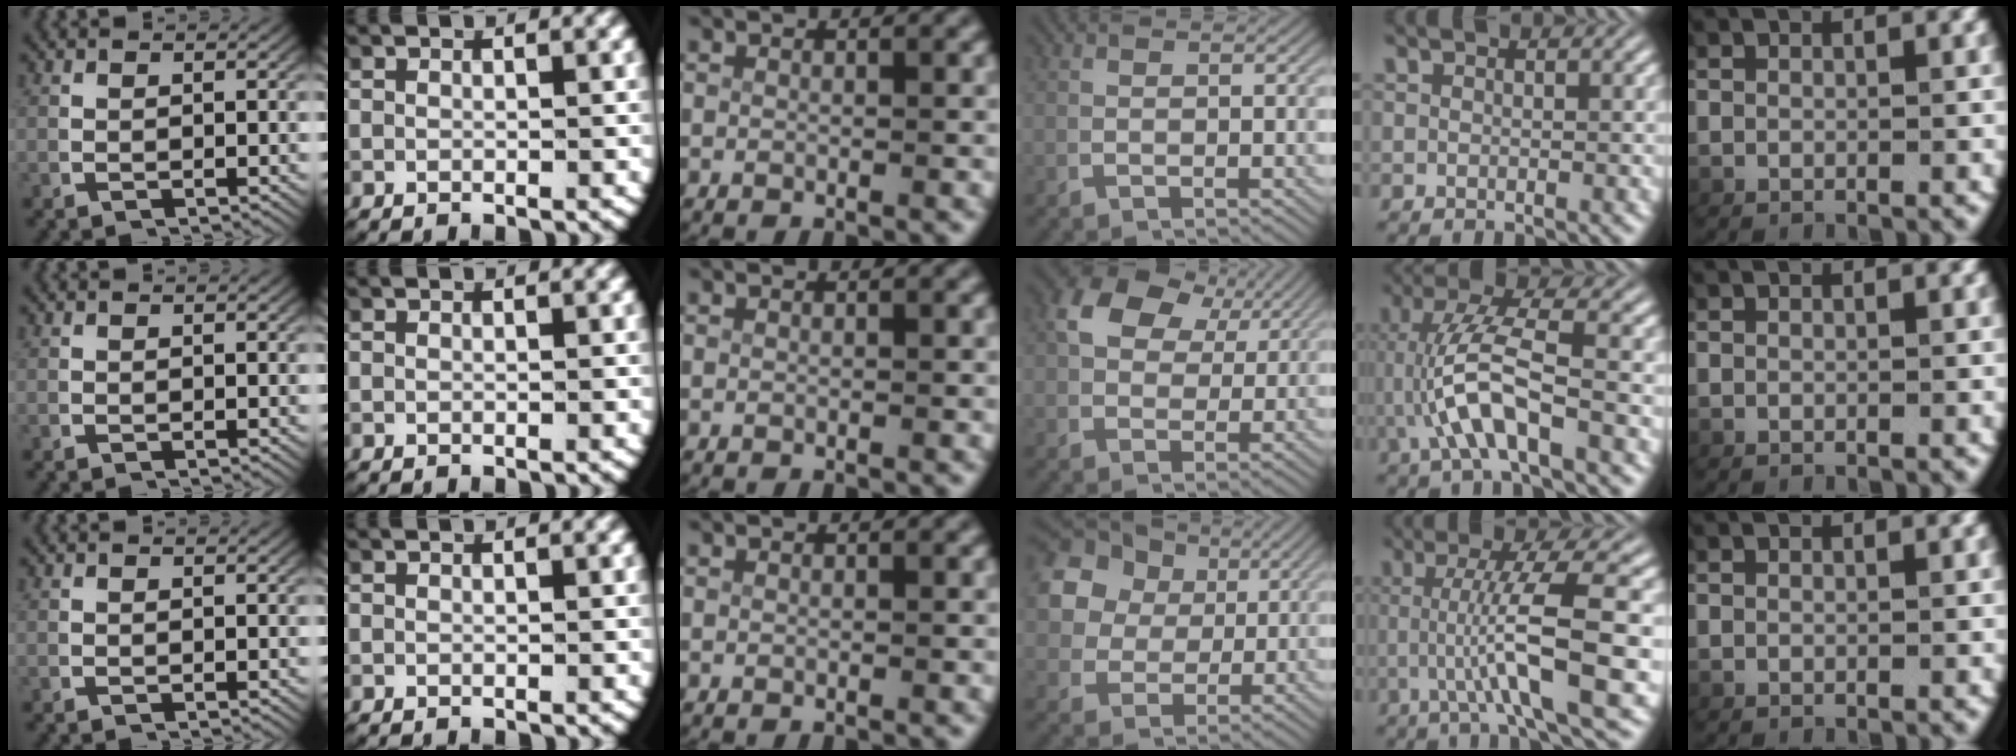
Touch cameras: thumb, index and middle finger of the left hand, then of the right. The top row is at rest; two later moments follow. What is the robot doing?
{"motion": "grasp_and_lifting", "object": "card"}